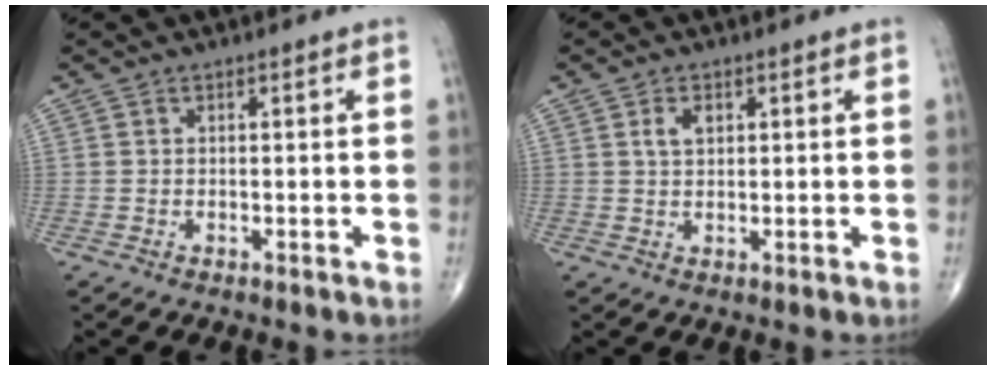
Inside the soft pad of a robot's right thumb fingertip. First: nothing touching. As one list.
[{"total": 2.9, "force": [1.0, 1.8, 2.0], "torque": [-0.033, 0.001, 0.019]}]